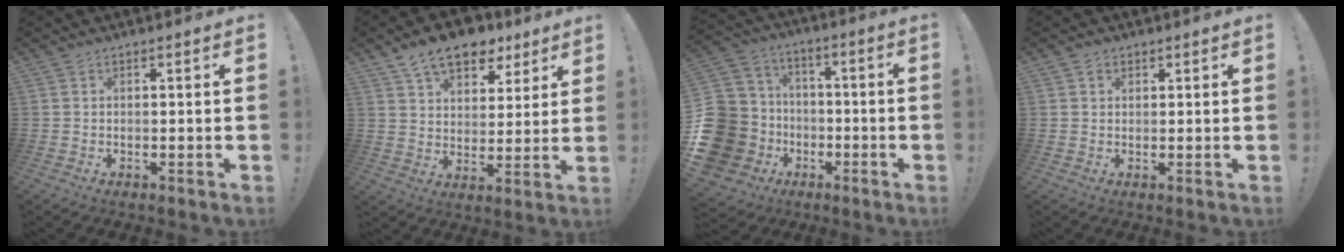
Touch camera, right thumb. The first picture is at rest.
{"total": 13.1, "force": [9.3, 7.2, 5.9], "torque": [-0.091, -0.052, 0.172]}
{"total": 20.2, "force": [-5.0, 16.7, 10.1], "torque": [-0.207, 0.039, -0.042]}
{"total": 1.6, "force": [0.8, 1.3, 0.4], "torque": [0.000, -0.001, 0.014]}